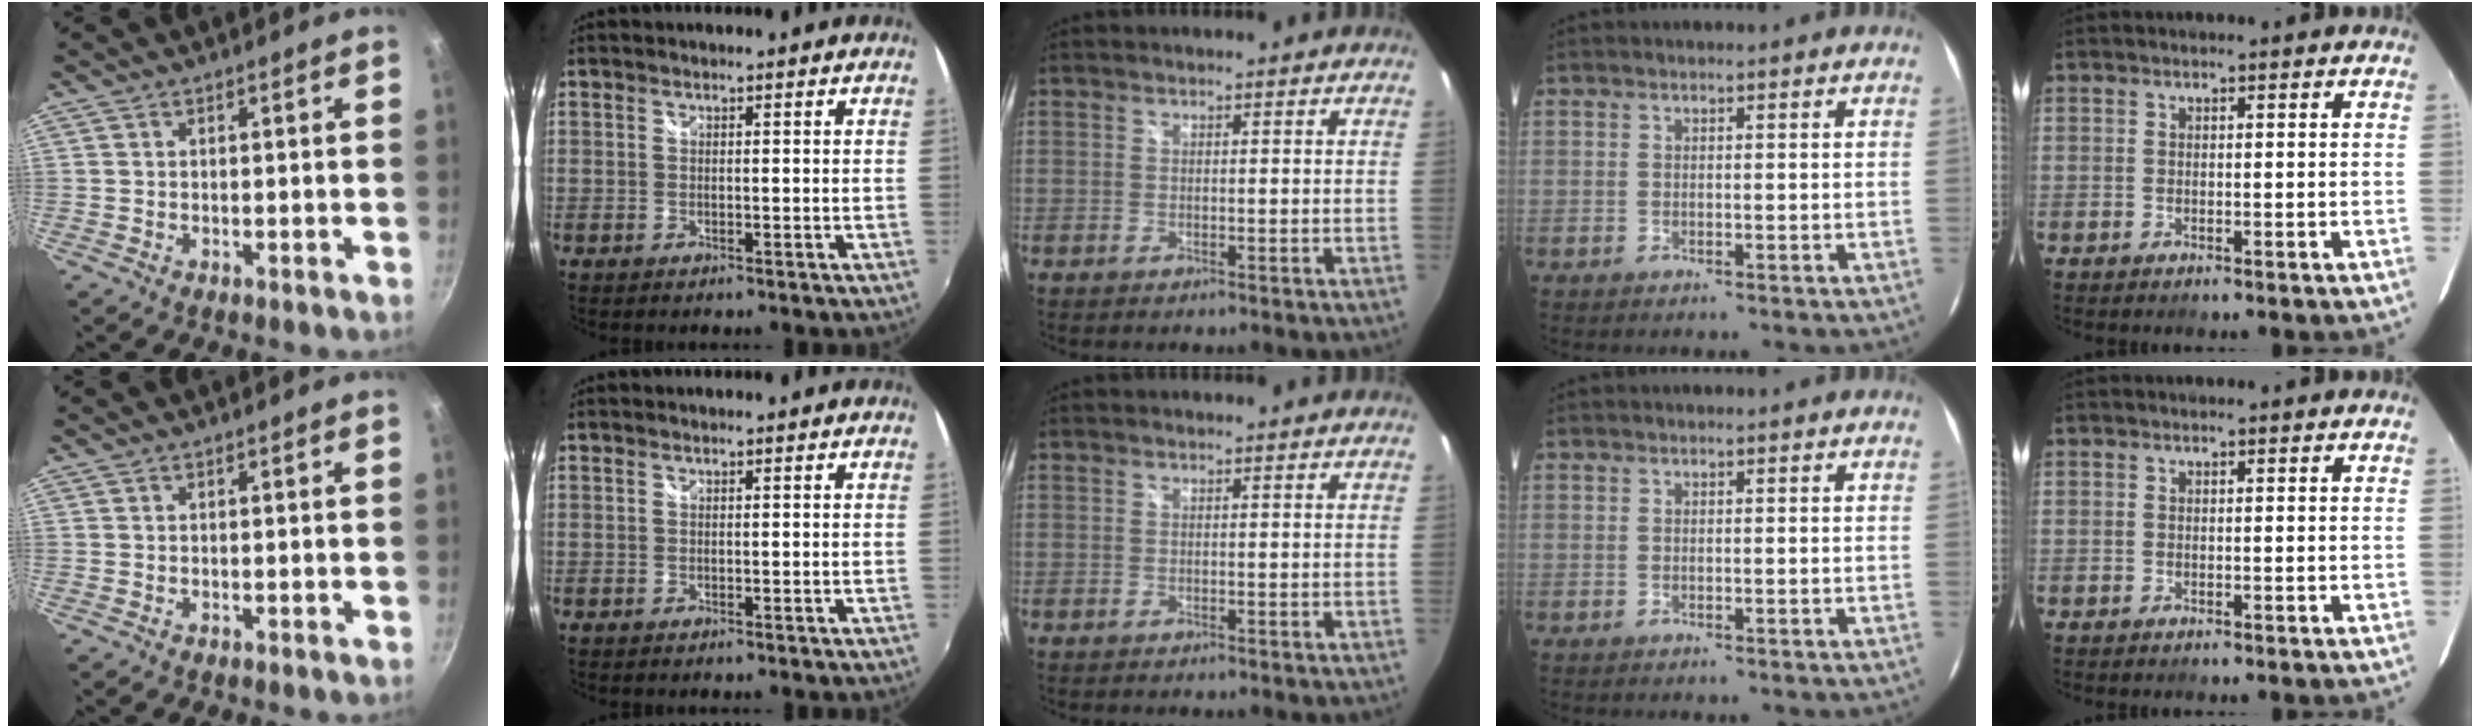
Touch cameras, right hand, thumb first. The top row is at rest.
{}